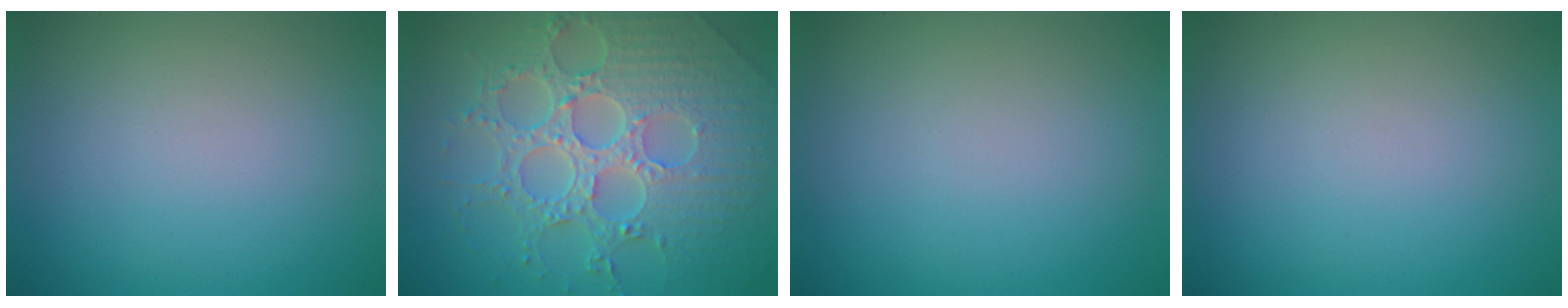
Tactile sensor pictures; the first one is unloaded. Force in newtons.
{"total": 8.3, "press": 6.0, "slide": 5.6}
{"total": 0.0}
{"total": 0.0}